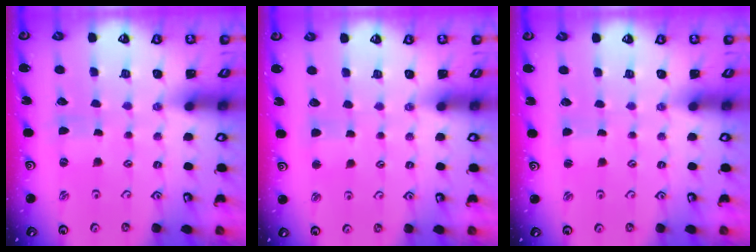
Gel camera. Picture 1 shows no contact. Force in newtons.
{"total": 2.8, "press": 2.8, "slide": 0.2}
{"total": 0.9, "press": 0.9, "slide": 0.0}